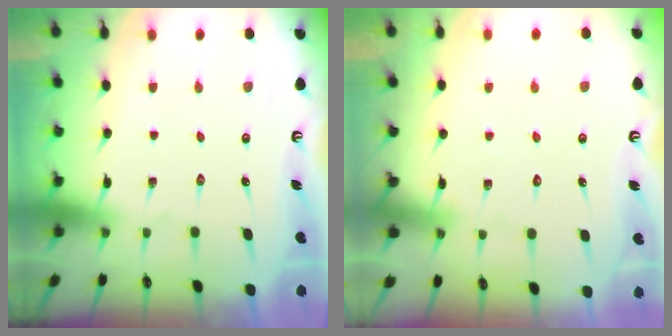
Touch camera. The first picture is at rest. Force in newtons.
{"total": 2.8, "press": 2.8, "slide": 0.3}